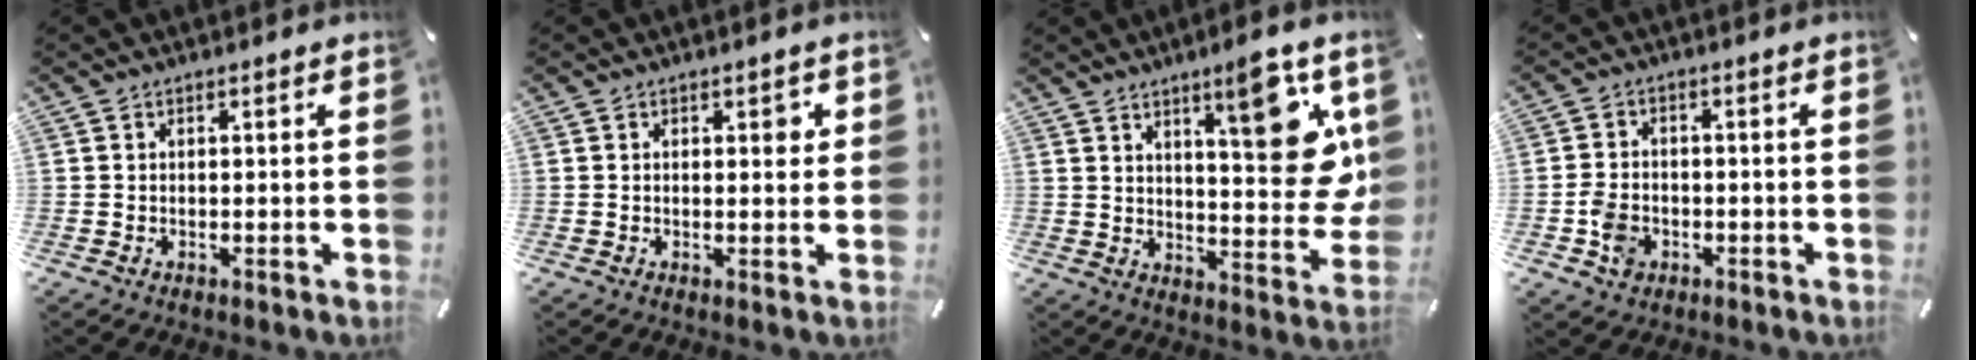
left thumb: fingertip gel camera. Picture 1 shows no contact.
{"total": 1.3, "force": [0.3, 0.6, 1.1], "torque": [-0.007, -0.001, 0.000]}
{"total": 16.8, "force": [8.1, 5.8, 13.5], "torque": [-0.157, -0.052, 0.122]}
{"total": 5.3, "force": [-2.0, 4.2, 2.5], "torque": [-0.045, 0.006, -0.037]}